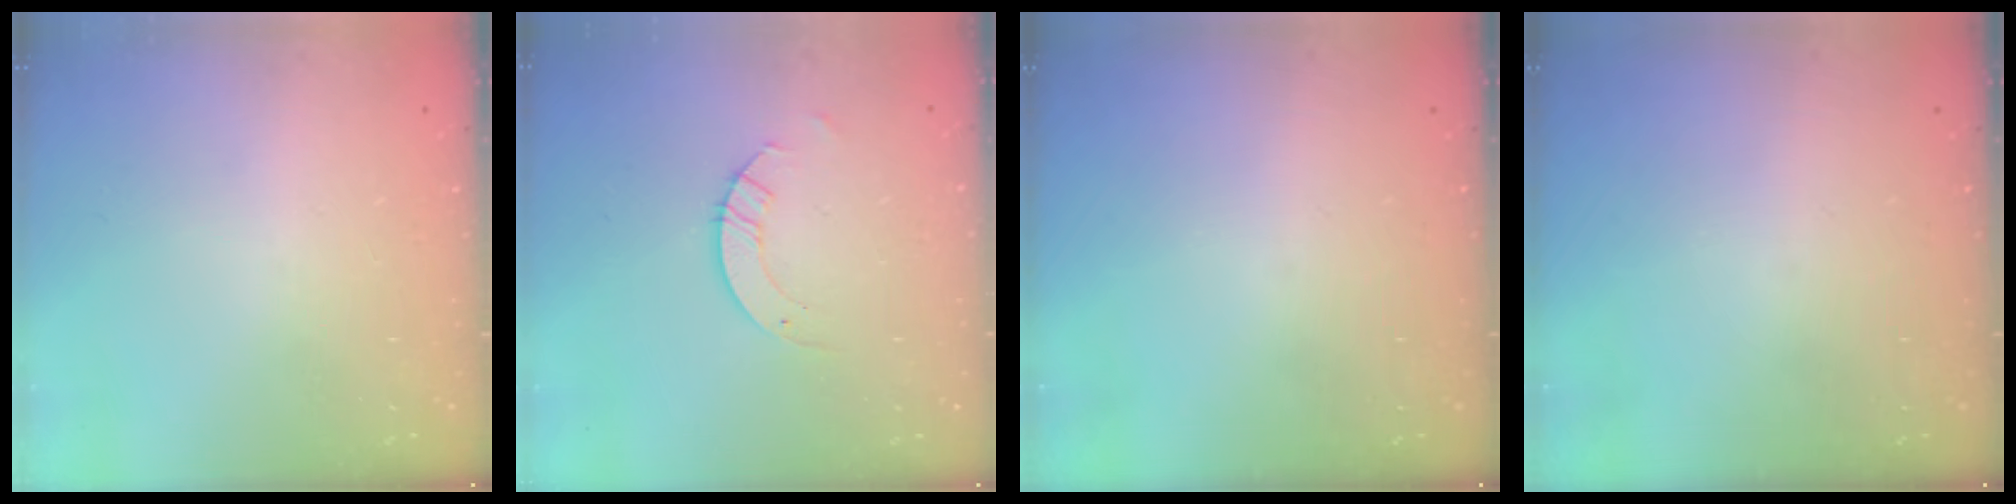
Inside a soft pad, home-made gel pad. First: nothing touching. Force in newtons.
{"total": 3.2, "press": 3.2, "slide": 0.3}
{"total": 0.0}
{"total": 0.0}